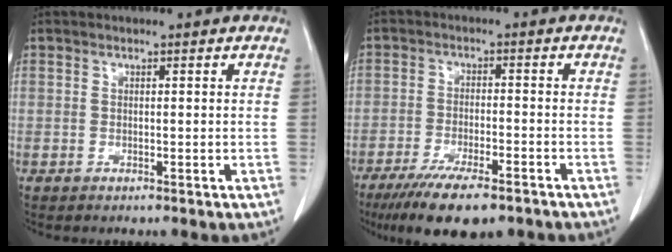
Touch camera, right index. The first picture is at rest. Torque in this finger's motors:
{"motor_torque": [1.09, -1.05, 0.70, 0.16]}